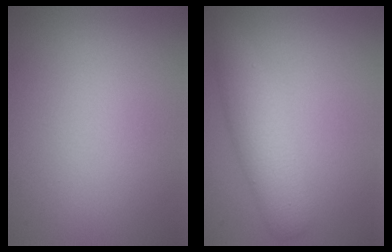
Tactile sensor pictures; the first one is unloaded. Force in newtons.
{"total": 3.9, "press": 3.9, "slide": 0.1}